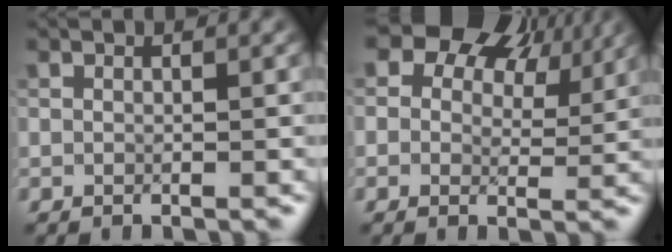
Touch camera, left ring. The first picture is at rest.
{"total": 9.6, "force": [5.7, 5.8, 5.3], "torque": [-0.081, 0.025, 0.075]}